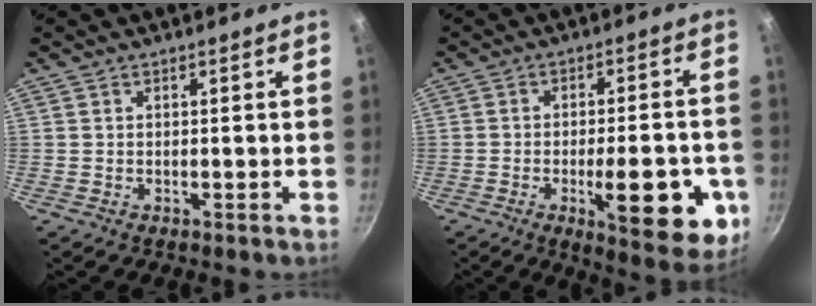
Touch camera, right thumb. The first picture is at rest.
{"total": 16.7, "force": [-5.0, 5.8, 14.9], "torque": [-0.168, 0.006, -0.062]}